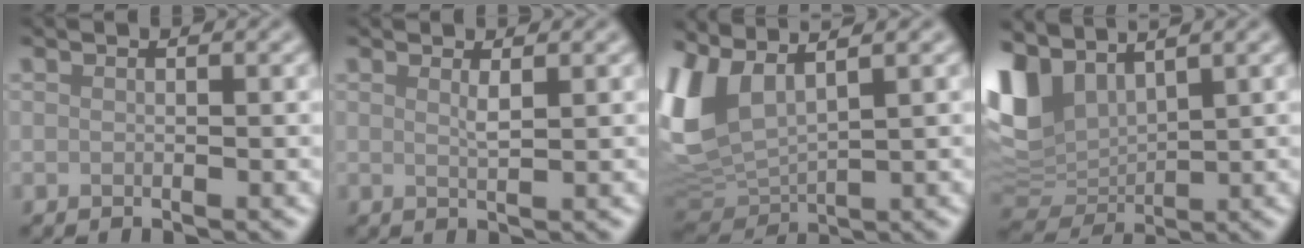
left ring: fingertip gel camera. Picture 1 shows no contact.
{"total": 1.0, "force": [0.7, 0.1, 0.8], "torque": [-0.013, -0.002, 0.010]}
{"total": 7.9, "force": [3.4, 3.6, 6.1], "torque": [-0.165, 0.004, 0.068]}
{"total": 6.9, "force": [3.8, 3.9, 4.2], "torque": [-0.113, 0.002, 0.078]}